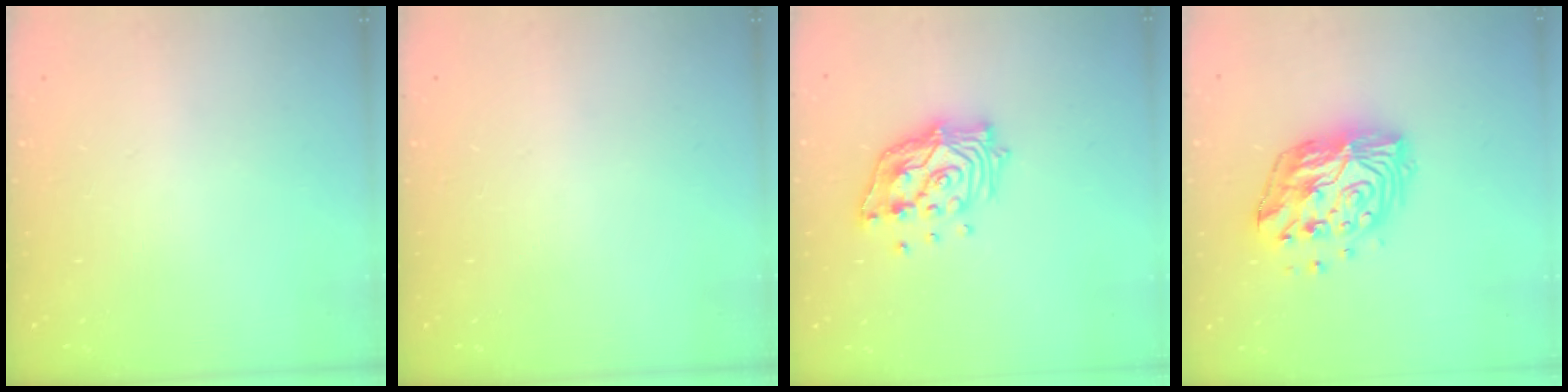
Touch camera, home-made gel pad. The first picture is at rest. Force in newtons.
{"total": 0.0}
{"total": 14.8, "press": 14.7, "slide": 1.9}
{"total": 15.0, "press": 15.0, "slide": 1.5}